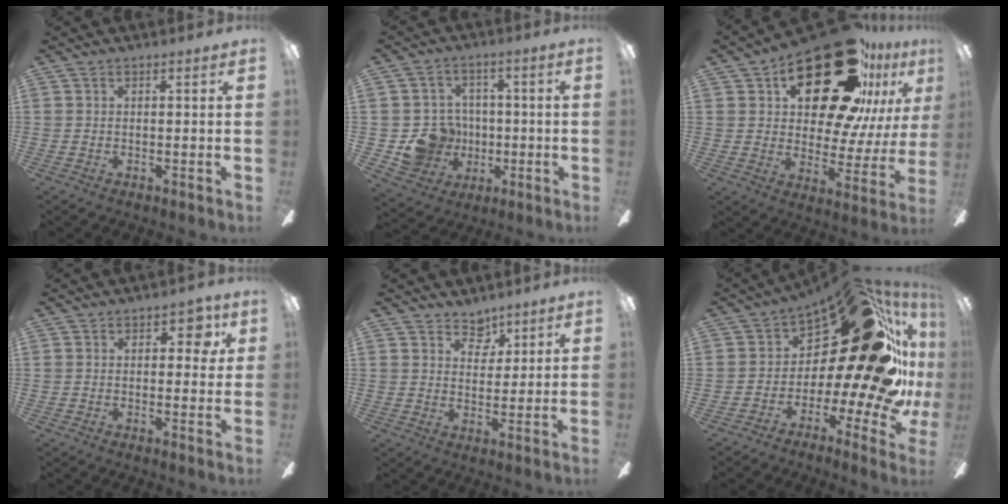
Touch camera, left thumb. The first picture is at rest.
{"total": 11.0, "force": [-2.1, 10.4, 2.8], "torque": [-0.075, 0.022, -0.024]}
{"total": 29.6, "force": [16.5, 13.5, 20.5], "torque": [-0.306, -0.092, 0.281]}
{"total": 5.2, "force": [1.9, 2.9, 3.9], "torque": [-0.040, -0.001, 0.026]}
{"total": 5.2, "force": [4.1, 3.0, 1.2], "torque": [-0.008, -0.024, 0.072]}
{"total": 26.1, "force": [8.8, 9.8, 22.6], "torque": [-0.288, -0.109, 0.160]}